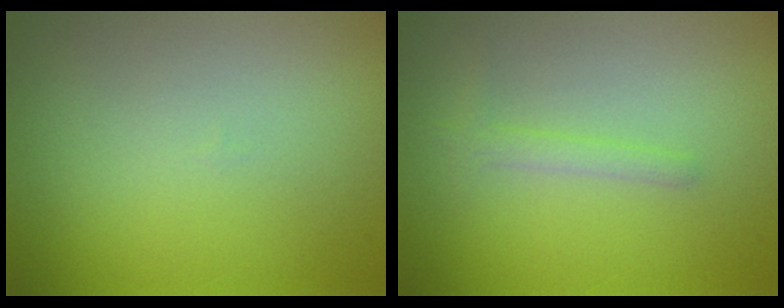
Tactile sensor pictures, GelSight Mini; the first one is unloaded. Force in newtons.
{"total": 1.2, "press": 1.2, "slide": 0.0}